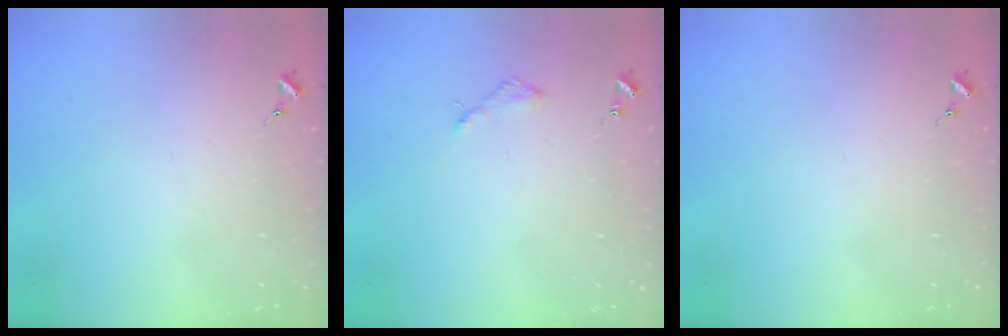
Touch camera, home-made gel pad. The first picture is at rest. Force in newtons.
{"total": 2.2, "press": 2.2, "slide": 0.2}
{"total": 0.0}